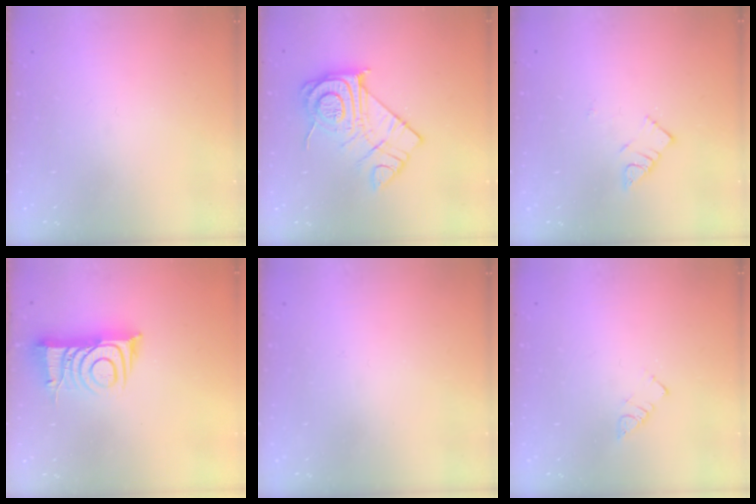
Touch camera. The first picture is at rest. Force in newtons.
{"total": 15.7, "press": 15.6, "slide": 1.4}
{"total": 4.4, "press": 4.4, "slide": 0.2}
{"total": 10.3, "press": 10.3, "slide": 1.1}
{"total": 2.6, "press": 2.5, "slide": 0.3}
{"total": 2.7, "press": 2.7, "slide": 0.4}